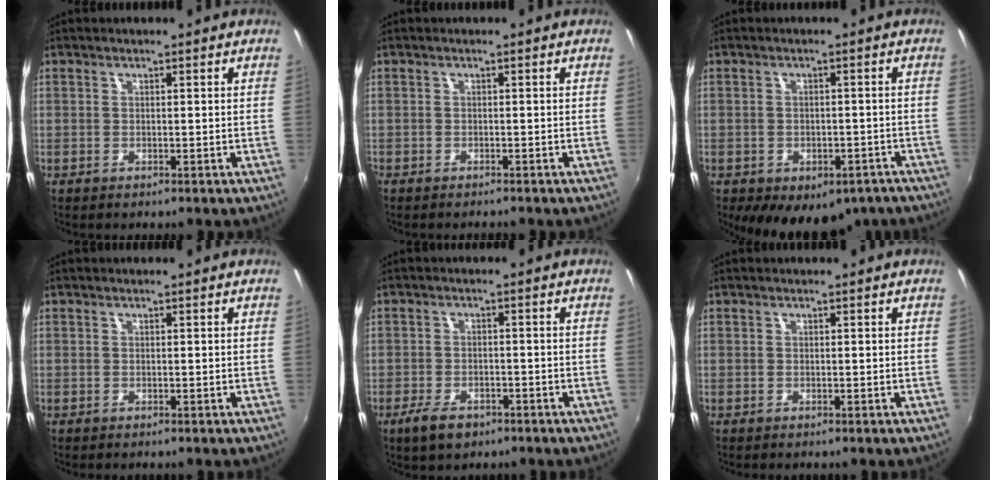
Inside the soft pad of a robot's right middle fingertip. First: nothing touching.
{"total": 1.7, "force": [-1.4, 0.7, 0.5], "torque": [-0.013, -0.007, -0.020]}
{"total": 14.9, "force": [-9.2, 9.1, 7.5], "torque": [-0.154, -0.015, -0.106]}
{"total": 0.0}
{"total": 6.3, "force": [-3.9, 3.4, 3.5], "torque": [-0.088, -0.010, -0.066]}
{"total": 0.0}